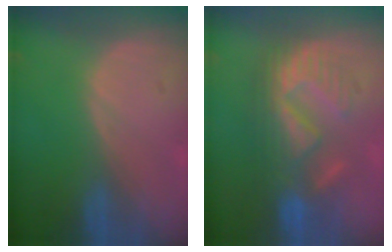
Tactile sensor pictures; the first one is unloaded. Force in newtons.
{"total": 8.7, "press": 8.6, "slide": 1.4}